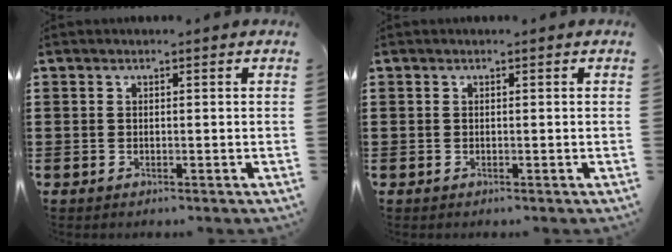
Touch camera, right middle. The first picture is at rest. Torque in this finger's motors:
{"motor_torque": [0.77, -0.77, -0.02, 0.01]}